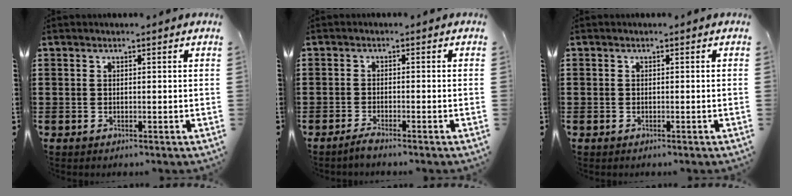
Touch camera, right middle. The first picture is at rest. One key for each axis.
{"total": 1.4, "fx": -1.3, "fy": 0.0, "fz": 0.6, "tx": -0.012, "ty": 0.000, "tz": -0.024}
{"total": 0.5, "fx": -0.2, "fy": 0.5, "fz": 0.0, "tx": -0.001, "ty": 0.004, "tz": -0.005}